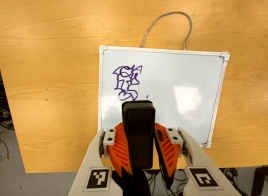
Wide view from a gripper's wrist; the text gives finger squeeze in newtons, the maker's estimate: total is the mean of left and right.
{"total": 8.3, "left": 7.0, "right": 9.7}